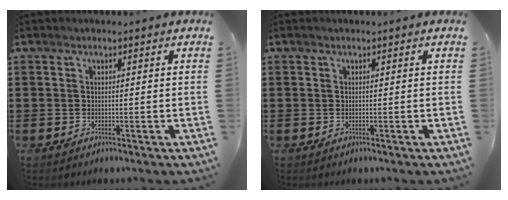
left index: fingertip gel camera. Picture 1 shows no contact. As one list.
[{"total": 0.0}]